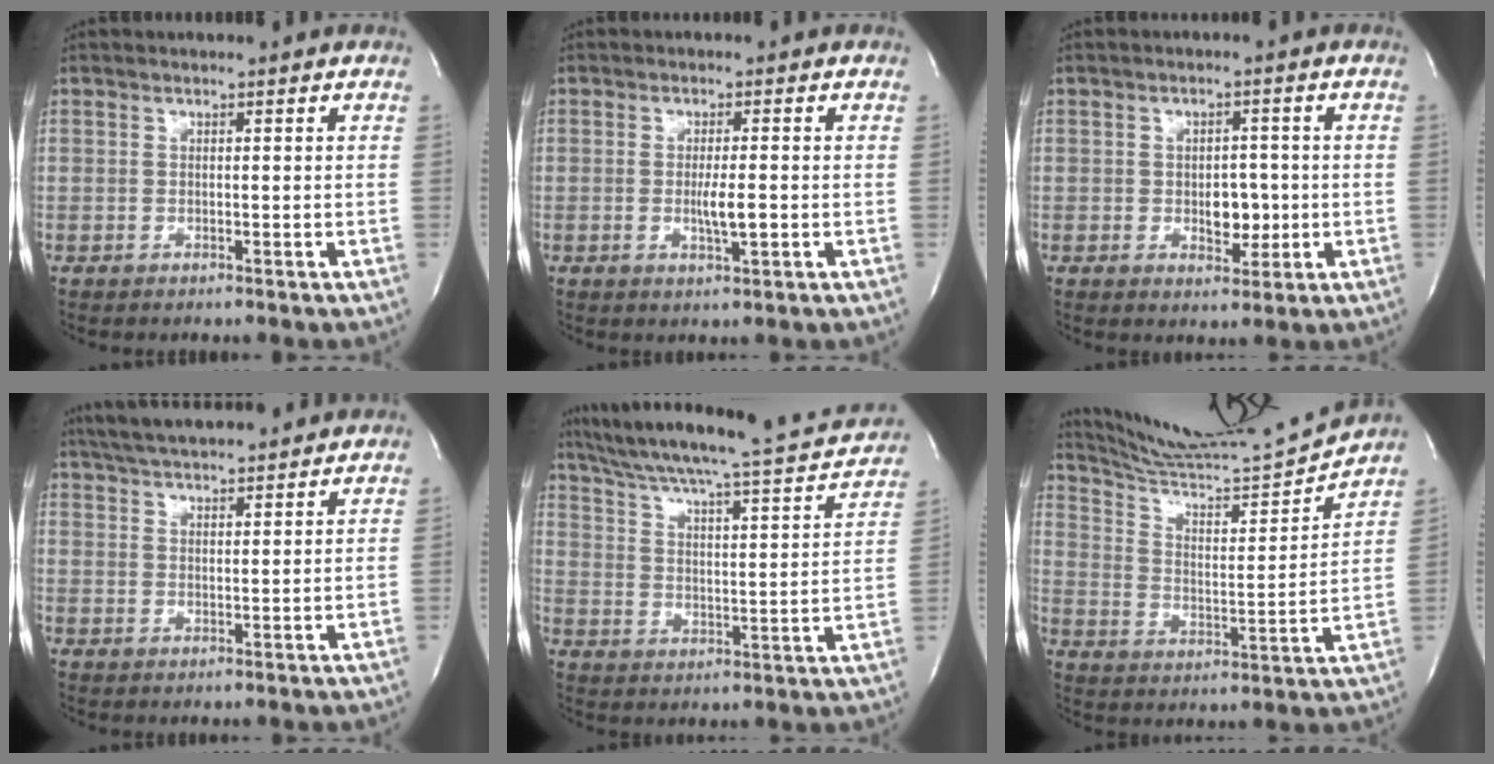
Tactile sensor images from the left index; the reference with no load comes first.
{"total": 3.4, "force": [-0.7, 0.3, 3.3], "torque": [-0.062, -0.006, -0.009]}
{"total": 4.1, "force": [-0.6, 2.5, 3.2], "torque": [-0.039, 0.001, -0.002]}
{"total": 13.3, "force": [12.1, 1.5, 5.3], "torque": [-0.097, 0.029, 0.184]}
{"total": 24.1, "force": [21.8, 2.1, 10.1], "torque": [-0.166, -0.025, 0.296]}
{"total": 16.8, "force": [16.2, -1.7, 4.2], "torque": [-0.085, -0.038, 0.260]}